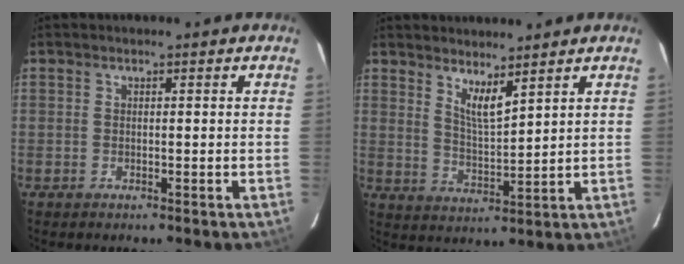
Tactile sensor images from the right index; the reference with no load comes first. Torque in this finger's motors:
{"motor_torque": [0.07, 0.12, 0.06, 0.02]}